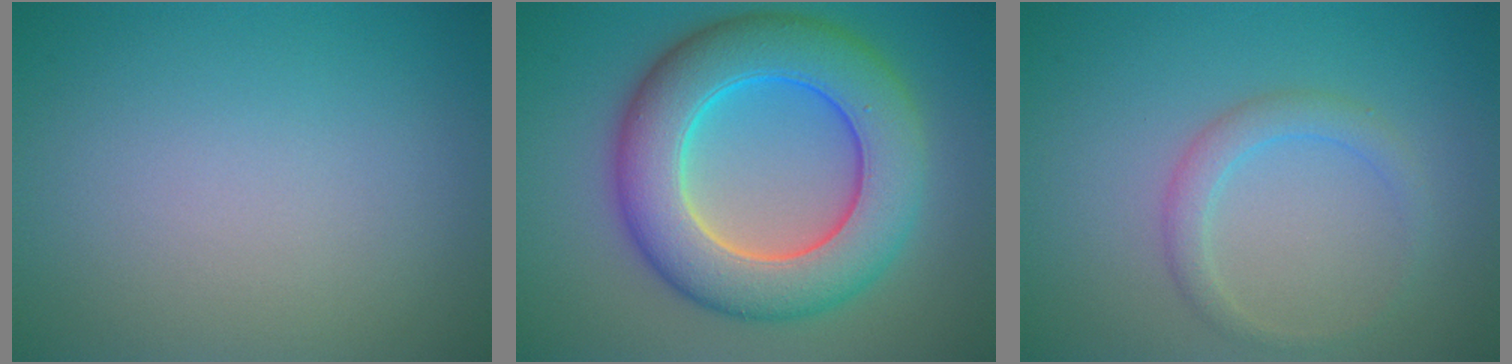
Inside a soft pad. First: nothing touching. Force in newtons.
{"total": 10.5, "press": 10.5, "slide": 0.3}
{"total": 2.1, "press": 2.1, "slide": 0.0}